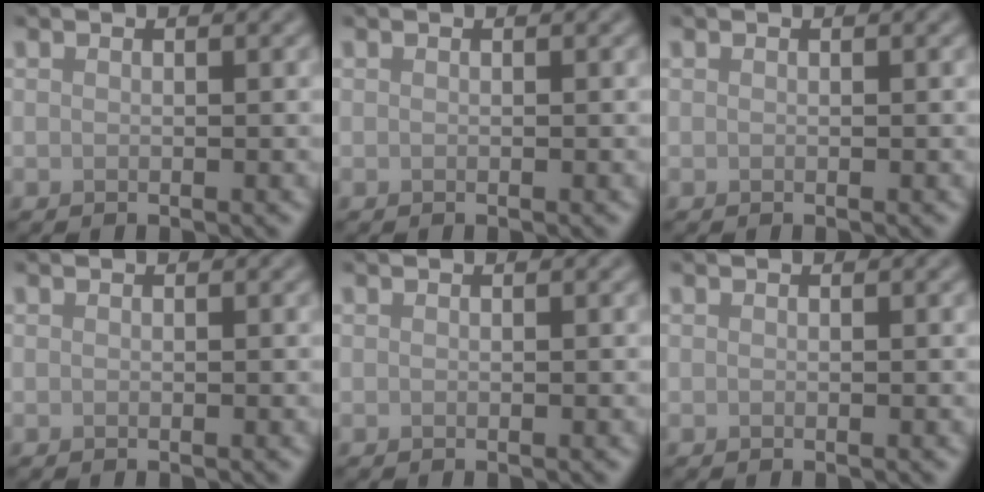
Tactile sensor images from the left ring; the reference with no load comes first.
{"total": 0.0}
{"total": 0.0}
{"total": 0.0}
{"total": 0.0}
{"total": 0.0}